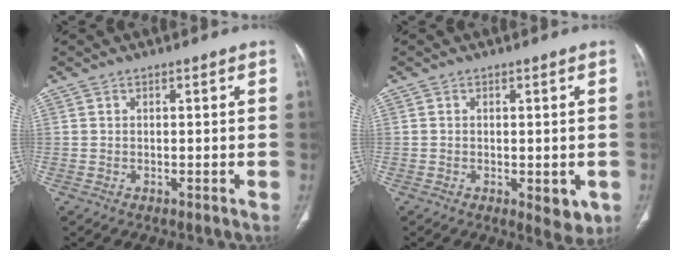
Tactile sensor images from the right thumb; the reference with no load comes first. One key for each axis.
{"total": 4.6, "fx": -1.3, "fy": 2.2, "fz": 3.9, "tx": -0.034, "ty": -0.008, "tz": -0.010}